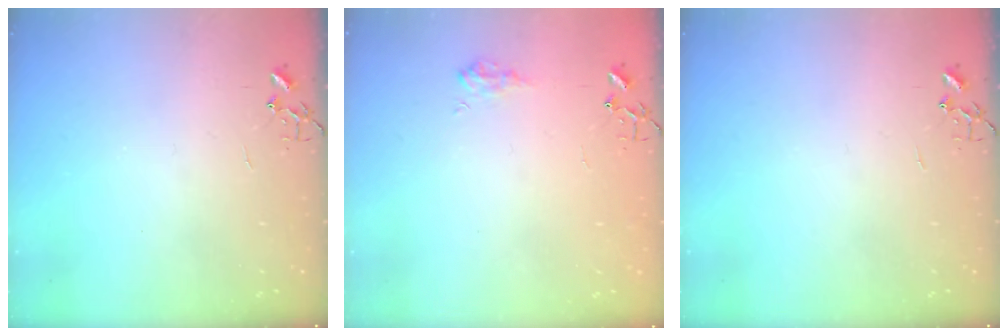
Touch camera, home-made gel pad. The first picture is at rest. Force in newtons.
{"total": 8.2, "press": 8.2, "slide": 0.5}
{"total": 0.0}